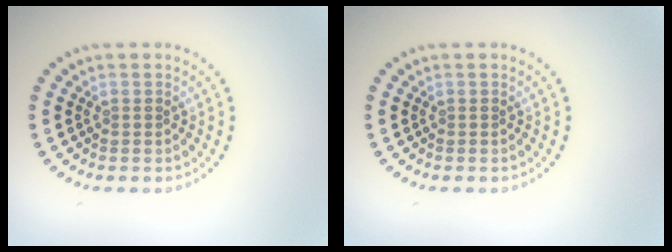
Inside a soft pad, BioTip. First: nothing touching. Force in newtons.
{"total": 0.0}